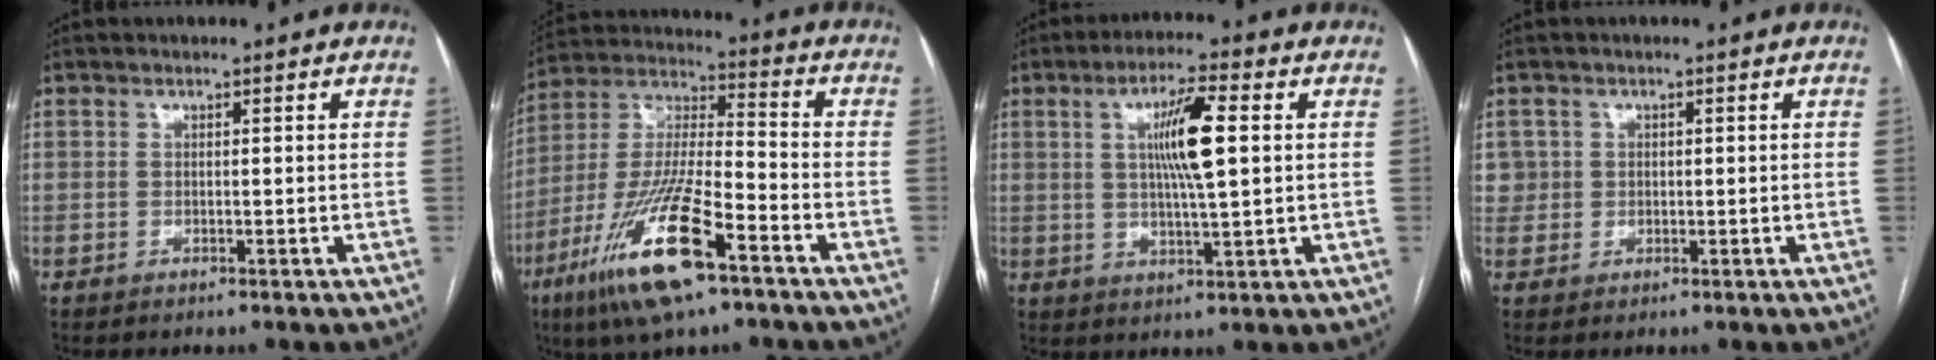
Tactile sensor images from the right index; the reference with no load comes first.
{"total": 18.1, "force": [-9.6, 3.1, 15.0], "torque": [-0.324, -0.032, -0.175]}
{"total": 8.9, "force": [1.8, 0.9, 8.6], "torque": [-0.158, 0.003, 0.033]}
{"total": 2.7, "force": [0.6, 2.6, -0.1], "torque": [0.020, 0.010, 0.008]}